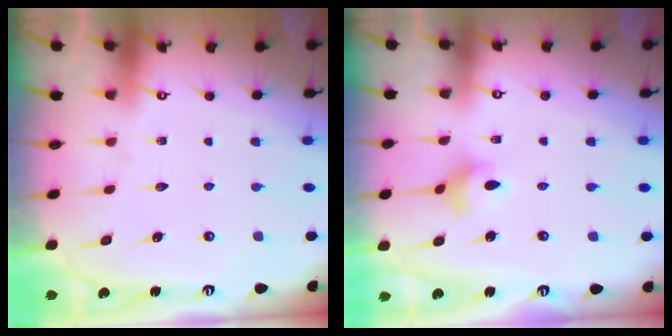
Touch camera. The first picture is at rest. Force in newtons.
{"total": 4.2, "press": 4.1, "slide": 0.6}